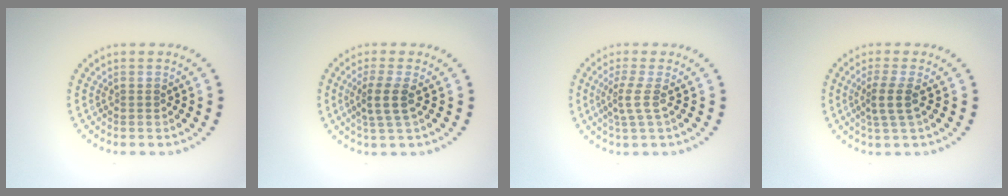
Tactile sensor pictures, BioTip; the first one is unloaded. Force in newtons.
{"total": 2.6, "press": 2.0, "slide": 1.7}
{"total": 2.1, "press": 1.5, "slide": 1.5}
{"total": 2.2, "press": 1.8, "slide": 1.3}